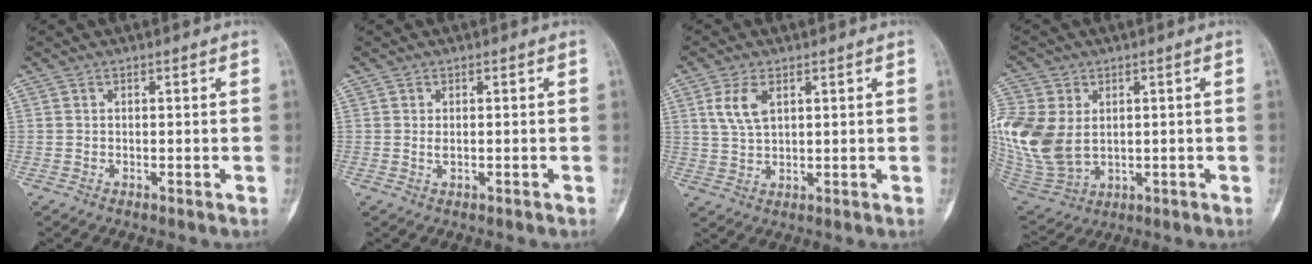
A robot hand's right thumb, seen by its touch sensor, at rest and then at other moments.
{"total": 0.8, "force": [-0.1, 0.3, 0.8], "torque": [-0.013, -0.003, 0.000]}
{"total": 5.5, "force": [2.2, 2.8, 4.2], "torque": [-0.085, -0.004, 0.049]}
{"total": 18.8, "force": [1.7, 13.7, 12.8], "torque": [-0.319, -0.005, 0.054]}